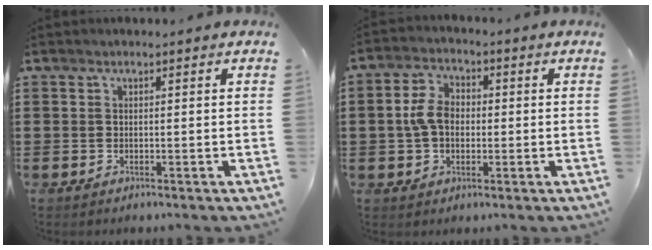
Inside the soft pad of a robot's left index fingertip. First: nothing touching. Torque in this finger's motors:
{"motor_torque": [1.10, 1.04, 0.32, 0.04]}